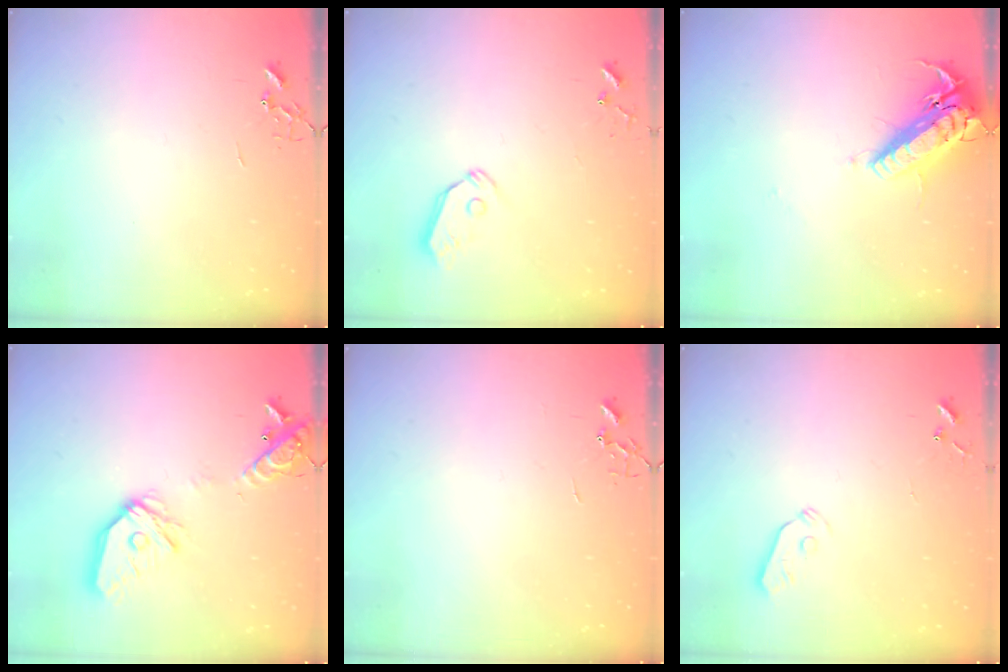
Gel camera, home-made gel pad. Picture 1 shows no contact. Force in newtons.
{"total": 5.3, "press": 5.3, "slide": 0.2}
{"total": 17.6, "press": 17.3, "slide": 3.4}
{"total": 18.3, "press": 18.2, "slide": 2.6}
{"total": 0.0}
{"total": 3.6, "press": 3.5, "slide": 0.7}